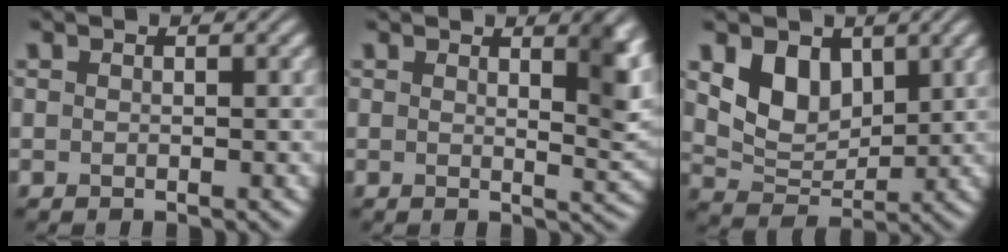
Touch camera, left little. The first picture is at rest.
{"total": 4.0, "force": [2.0, 1.2, 3.3], "torque": [-0.032, -0.002, 0.028]}
{"total": 4.7, "force": [2.2, 3.3, 2.6], "torque": [-0.058, -0.013, 0.039]}